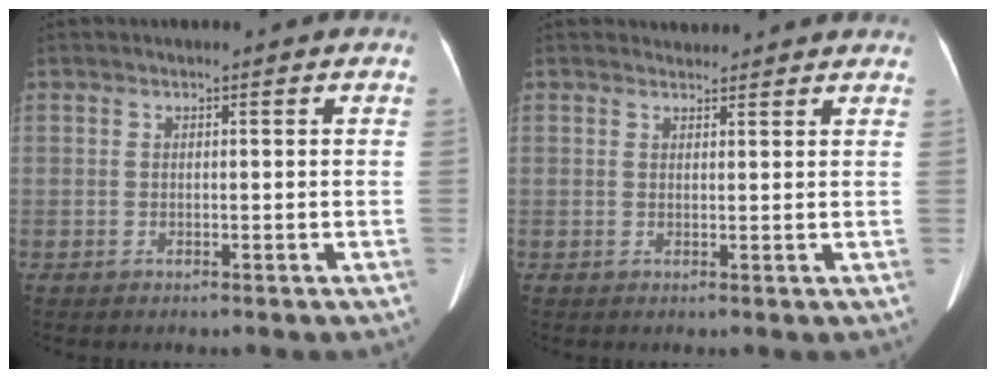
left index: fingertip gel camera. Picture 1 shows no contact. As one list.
[{"total": 3.3, "force": [3.2, 0.9, 0.1], "torque": [-0.003, 0.017, 0.034]}]